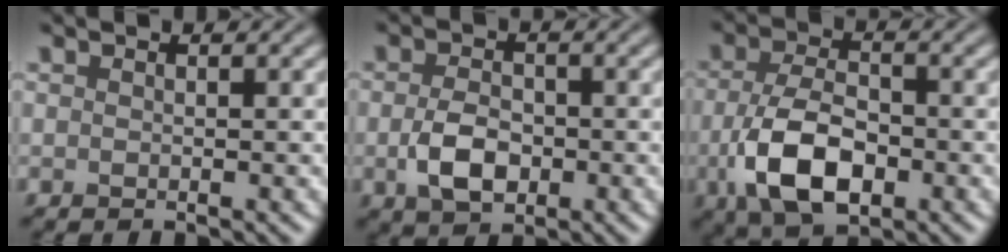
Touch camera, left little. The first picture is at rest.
{"total": 3.9, "force": [-1.0, 2.6, 2.7], "torque": [-0.060, -0.005, -0.022]}
{"total": 7.0, "force": [-2.3, 3.7, 5.4], "torque": [-0.121, -0.010, -0.044]}